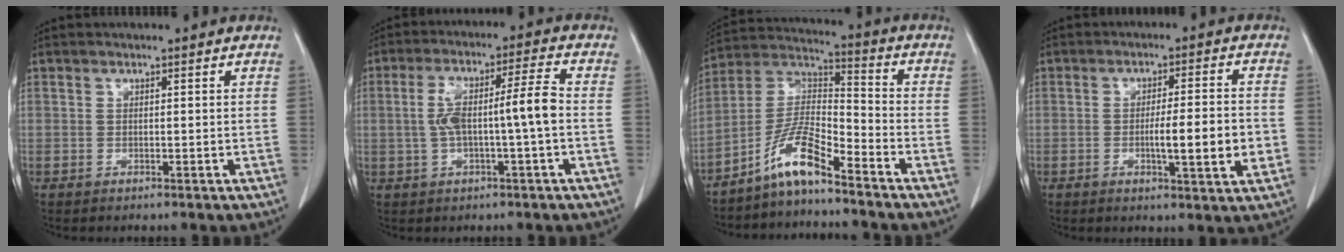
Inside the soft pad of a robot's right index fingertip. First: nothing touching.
{"total": 8.6, "force": [-0.7, 0.3, 8.6], "torque": [-0.163, 0.027, -0.010]}
{"total": 9.1, "force": [-6.7, 0.9, 6.1], "torque": [-0.130, 0.011, -0.132]}
{"total": 8.4, "force": [-1.7, 0.4, 8.3], "torque": [-0.126, -0.006, -0.026]}